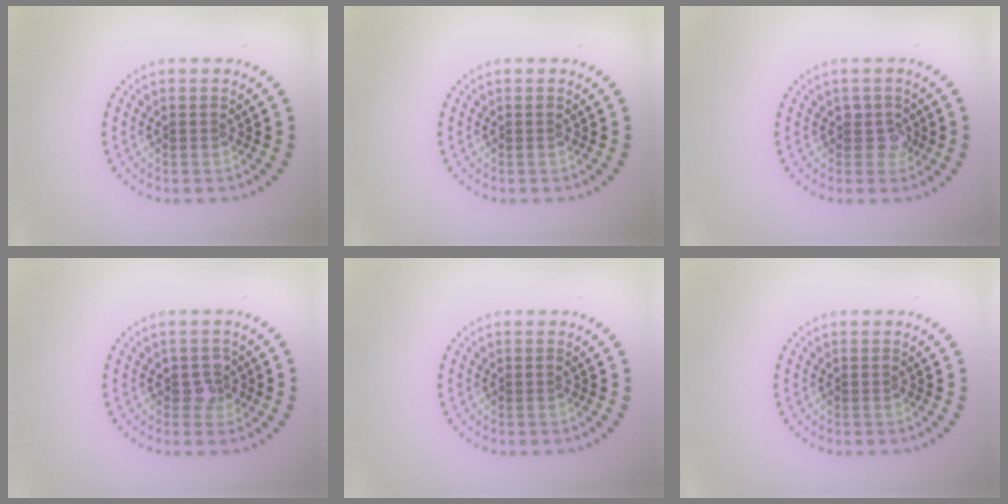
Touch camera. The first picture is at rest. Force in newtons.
{"total": 0.0}
{"total": 1.7, "press": 1.4, "slide": 0.9}
{"total": 1.7, "press": 1.4, "slide": 0.8}
{"total": 0.0}
{"total": 0.0}